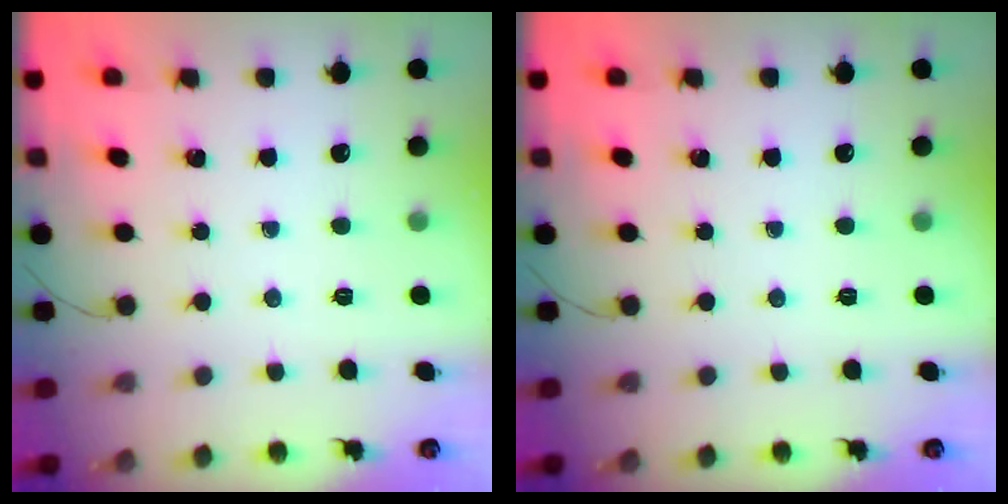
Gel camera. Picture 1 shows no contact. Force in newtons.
{"total": 0.0}